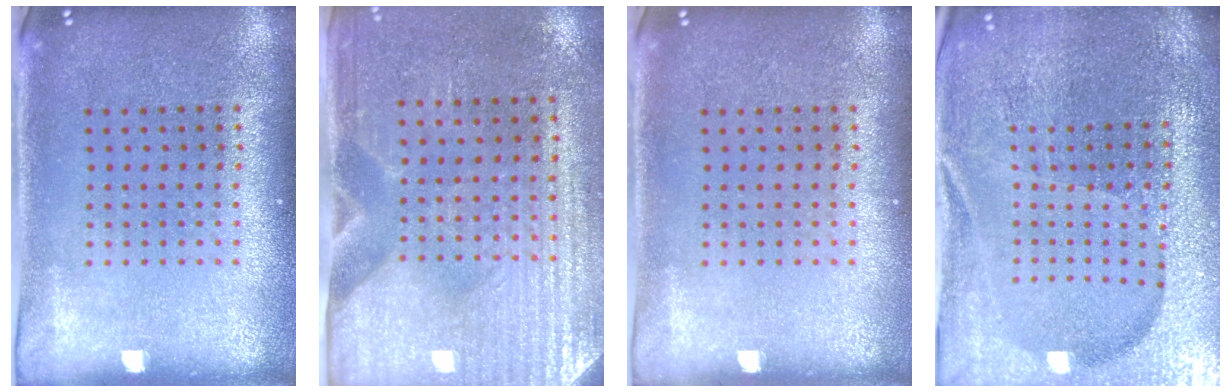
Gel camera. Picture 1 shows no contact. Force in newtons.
{"total": 3.1, "press": 2.8, "slide": 1.4}
{"total": 0.0}
{"total": 4.6, "press": 4.3, "slide": 1.4}